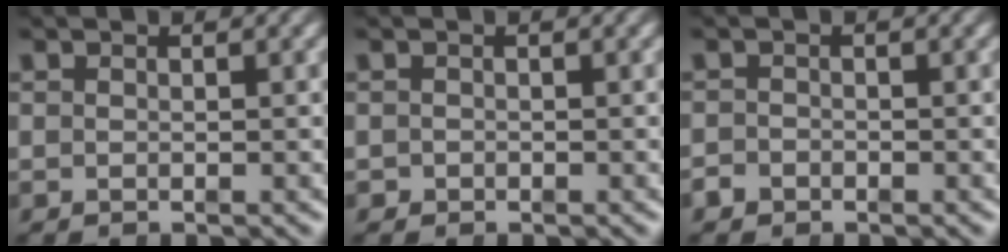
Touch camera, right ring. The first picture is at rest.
{"total": 0.8, "force": [-0.6, 0.6, -0.2], "torque": [0.001, -0.009, -0.006]}
{"total": 1.4, "force": [-1.1, 0.9, 0.0], "torque": [0.001, -0.011, -0.018]}